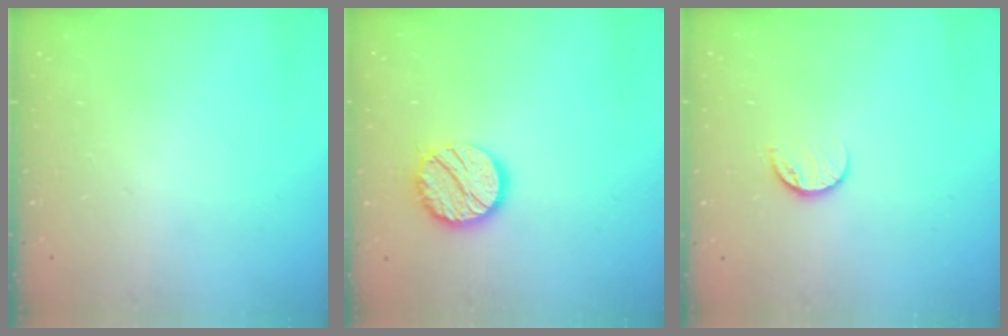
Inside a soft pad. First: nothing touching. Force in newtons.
{"total": 13.5, "press": 13.5, "slide": 0.6}
{"total": 7.9, "press": 7.8, "slide": 0.7}